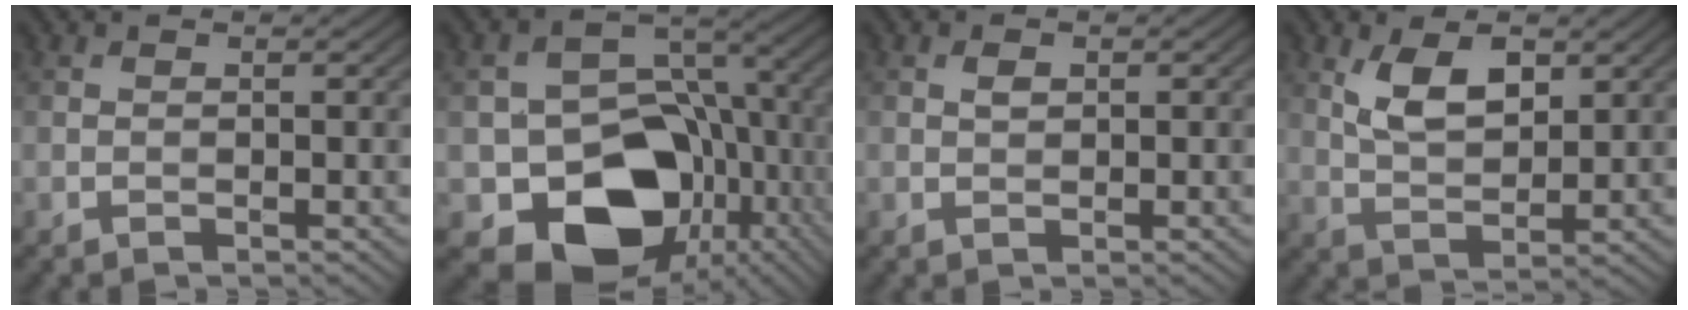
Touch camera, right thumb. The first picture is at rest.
{"total": 15.4, "force": [-5.8, 11.5, 8.5], "torque": [-0.130, -0.039, -0.093]}
{"total": 1.1, "force": [0.4, 0.7, 0.7], "torque": [-0.014, 0.003, 0.006]}
{"total": 6.1, "force": [2.7, 2.9, 4.7], "torque": [-0.098, -0.004, 0.052]}